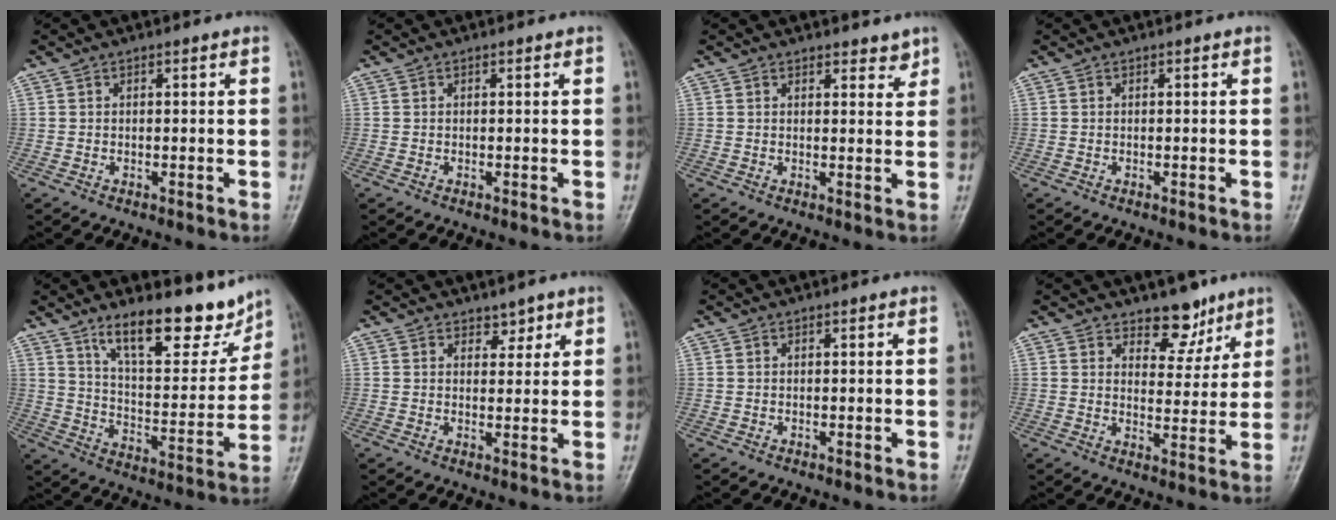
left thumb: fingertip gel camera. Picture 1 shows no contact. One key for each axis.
{"total": 0.0}
{"total": 2.7, "fx": 2.3, "fy": 1.2, "fz": 0.9, "tx": 0.007, "ty": -0.016, "tz": 0.028}
{"total": 0.0}
{"total": 16.8, "fx": 12.4, "fy": 5.7, "fz": 9.8, "tx": -0.104, "ty": -0.082, "tz": 0.203}
{"total": 2.6, "fx": 1.9, "fy": 1.5, "fz": 0.6, "tx": 0.013, "ty": -0.011, "tz": 0.025}
{"total": 0.0}
{"total": 6.6, "fx": 4.9, "fy": 3.7, "fz": 2.5, "tx": -0.001, "ty": -0.035, "tz": 0.075}